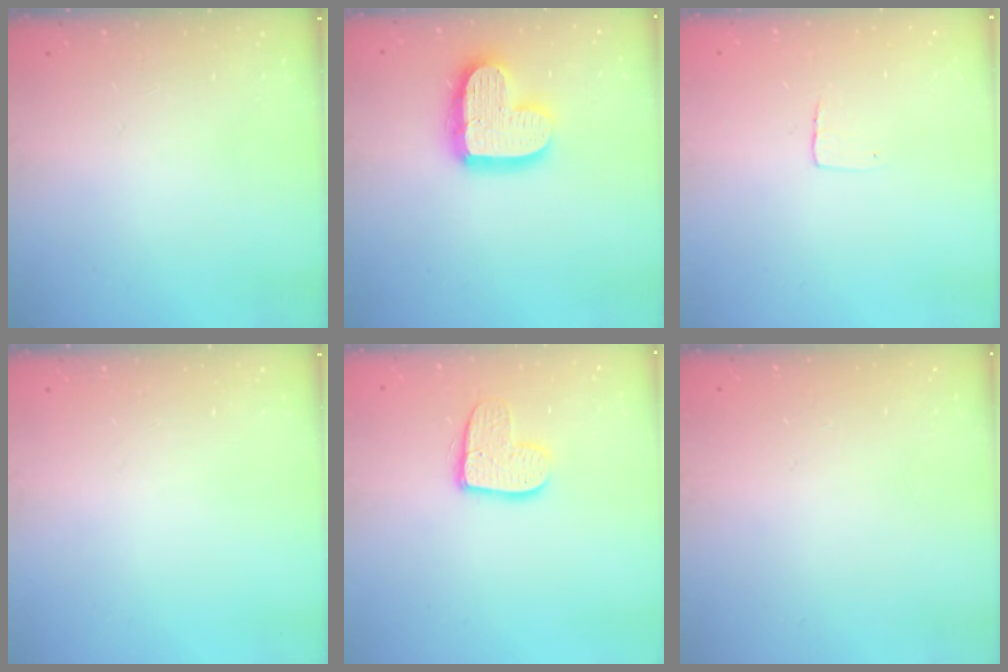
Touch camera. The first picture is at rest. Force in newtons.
{"total": 15.6, "press": 15.5, "slide": 1.3}
{"total": 4.3, "press": 4.3, "slide": 0.3}
{"total": 0.0}
{"total": 11.6, "press": 11.6, "slide": 1.0}
{"total": 0.0}